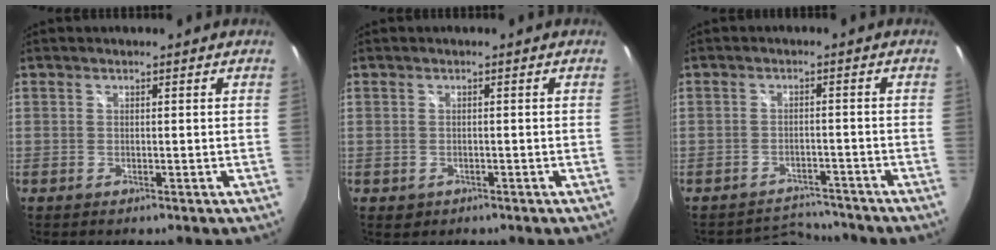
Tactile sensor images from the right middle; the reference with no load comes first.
{"total": 1.3, "force": [-0.4, 1.1, 0.6], "torque": [-0.012, -0.004, -0.003]}
{"total": 4.7, "force": [-4.6, 0.4, -0.9], "torque": [0.008, 0.016, -0.074]}